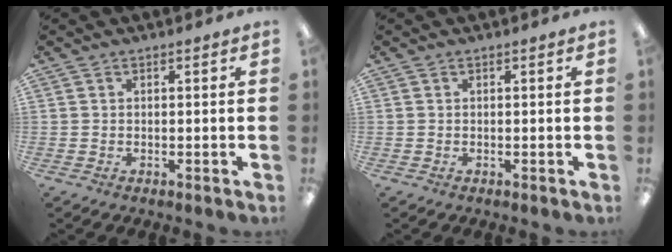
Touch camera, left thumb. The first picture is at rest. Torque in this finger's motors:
{"motor_torque": [0.00, 0.00, 0.09, -0.08, 0.00]}